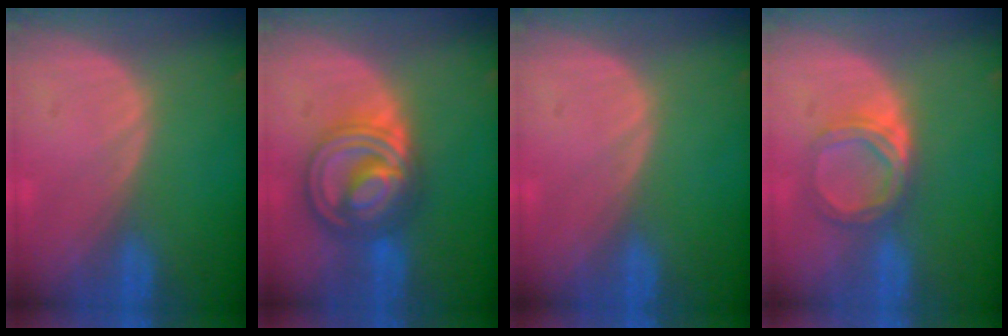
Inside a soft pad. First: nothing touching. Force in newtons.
{"total": 9.2, "press": 9.2, "slide": 0.7}
{"total": 0.0}
{"total": 5.4, "press": 4.8, "slide": 2.5}